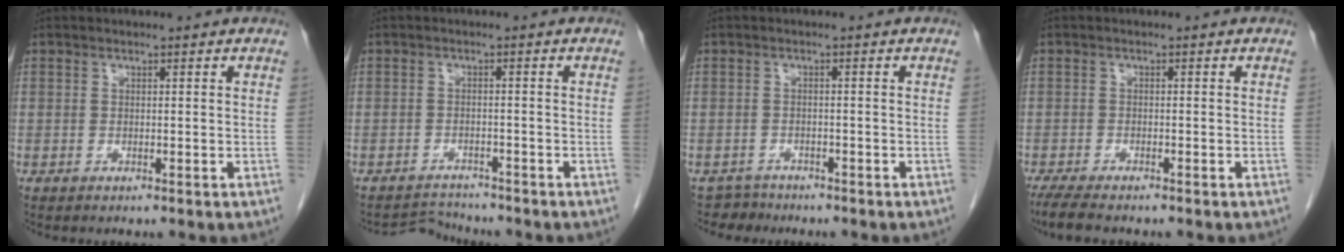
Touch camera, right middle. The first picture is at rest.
{"total": 3.0, "force": [-2.7, 0.2, -1.4], "torque": [0.024, -0.005, -0.043]}
{"total": 2.1, "force": [-1.6, 0.8, -1.1], "torque": [0.018, 0.002, -0.029]}
{"total": 4.3, "force": [-3.6, 0.6, 2.3], "torque": [-0.047, -0.014, -0.059]}